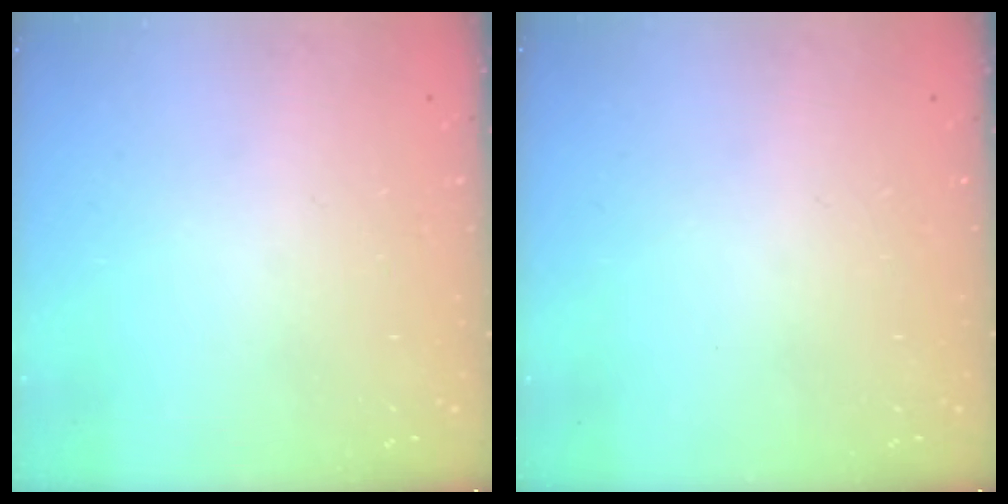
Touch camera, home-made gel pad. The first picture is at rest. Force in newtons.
{"total": 0.0}